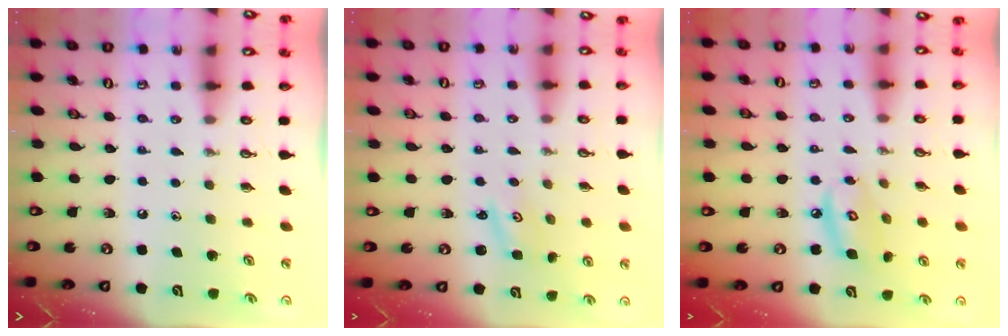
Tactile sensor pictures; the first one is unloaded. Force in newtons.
{"total": 1.3, "press": 1.3, "slide": 0.2}
{"total": 8.1, "press": 8.1, "slide": 0.7}